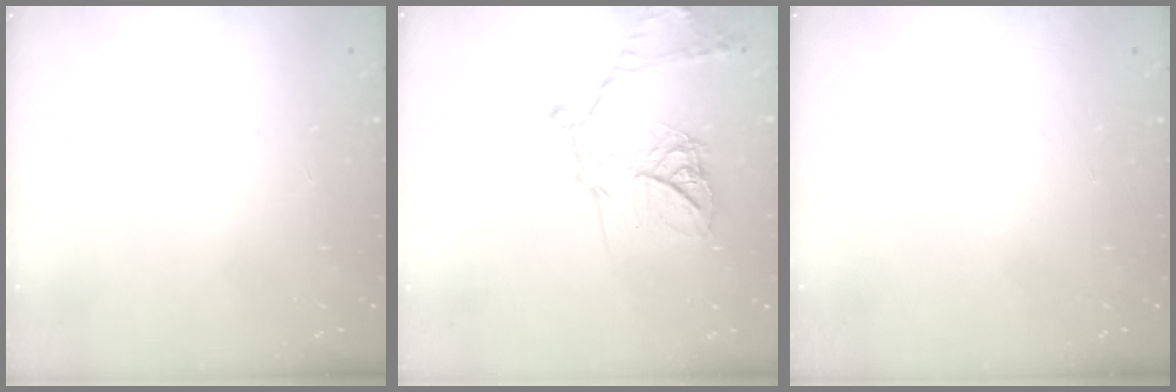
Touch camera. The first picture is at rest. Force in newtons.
{"total": 18.3, "press": 18.2, "slide": 1.7}
{"total": 0.0}